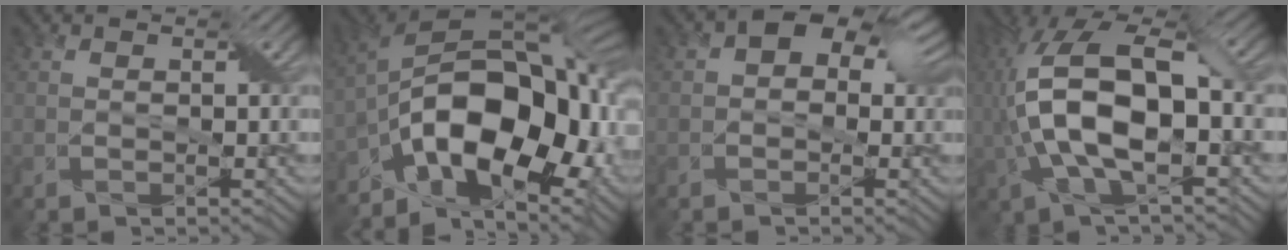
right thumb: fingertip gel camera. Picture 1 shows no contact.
{"total": 18.3, "force": [-7.2, 9.3, 14.0], "torque": [-0.252, -0.012, -0.122]}
{"total": 7.5, "force": [2.0, 5.1, 5.2], "torque": [-0.065, 0.036, -0.002]}
{"total": 14.3, "force": [-0.6, 6.0, 12.9], "torque": [-0.309, 0.001, -0.015]}